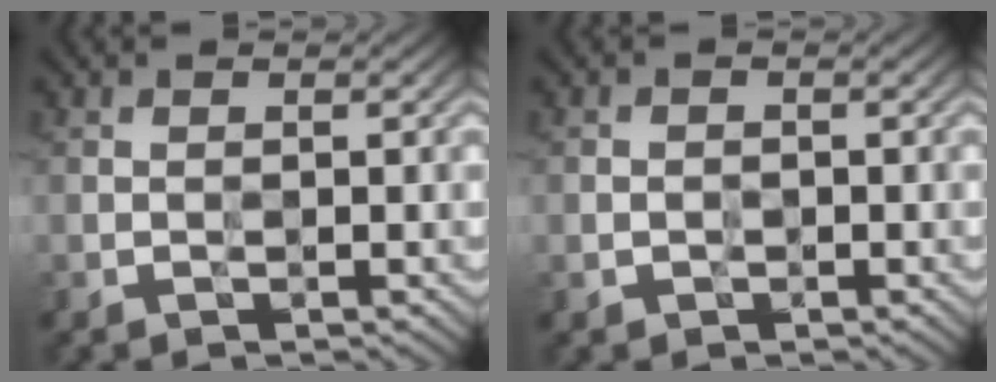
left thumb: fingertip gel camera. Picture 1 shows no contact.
{"total": 1.0, "force": [-0.4, 0.8, 0.3], "torque": [-0.003, -0.003, -0.010]}